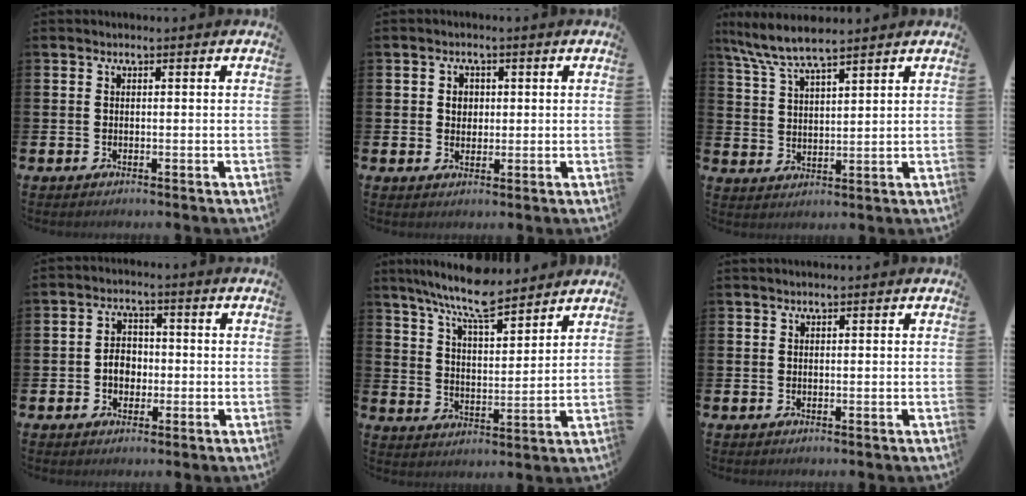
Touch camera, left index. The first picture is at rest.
{"total": 2.2, "force": [0.6, 1.9, 0.9], "torque": [0.001, 0.001, 0.004]}
{"total": 7.0, "force": [6.3, 1.1, 2.8], "torque": [-0.074, -0.022, 0.113]}
{"total": 3.4, "force": [-0.7, 2.7, 2.0], "torque": [-0.026, 0.001, -0.019]}
{"total": 9.3, "force": [8.4, 1.5, 3.5], "torque": [-0.087, -0.045, 0.151]}
{"total": 0.6, "force": [0.5, 0.0, 0.2], "torque": [0.004, -0.002, 0.008]}